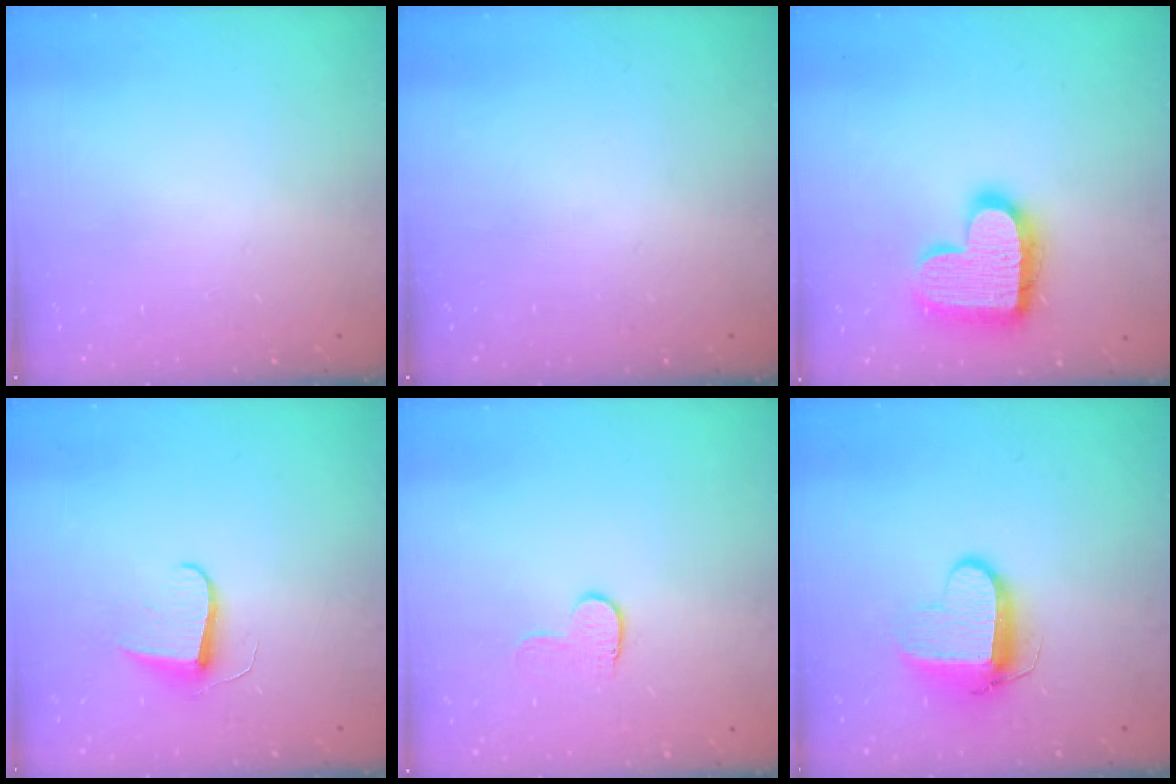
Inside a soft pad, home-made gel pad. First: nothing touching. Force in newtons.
{"total": 0.0}
{"total": 18.3, "press": 18.2, "slide": 1.1}
{"total": 7.1, "press": 7.1, "slide": 0.7}
{"total": 6.2, "press": 6.2, "slide": 0.4}
{"total": 9.6, "press": 9.6, "slide": 0.9}